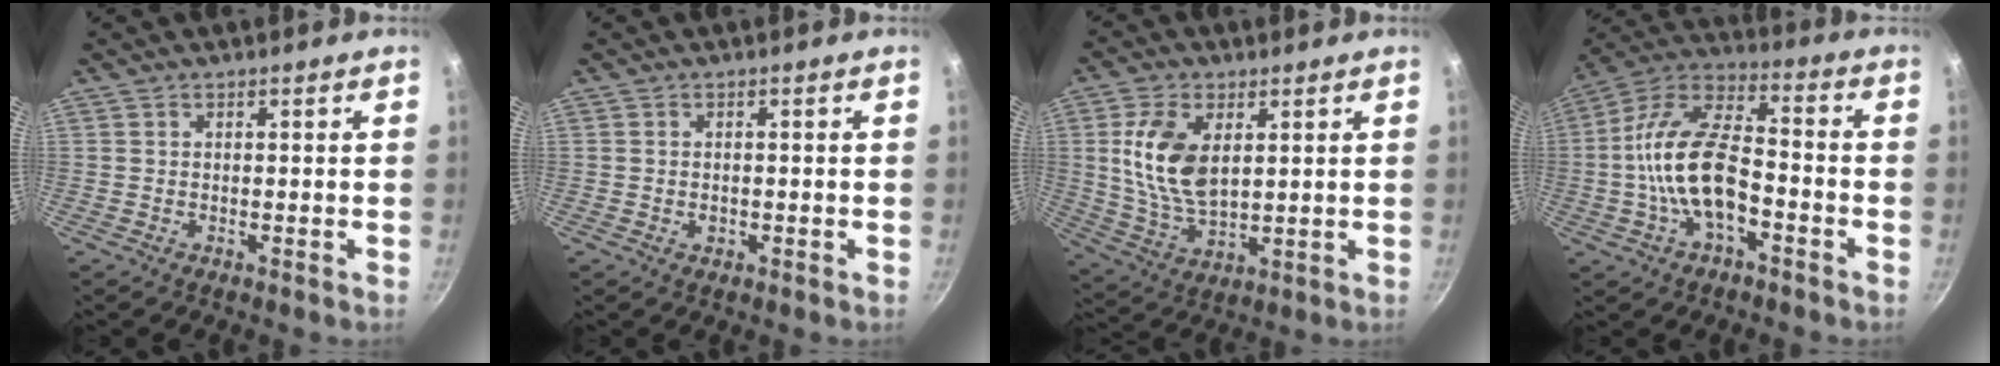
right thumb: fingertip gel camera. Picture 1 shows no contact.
{"total": 1.3, "force": [-0.3, 0.9, 0.8], "torque": [-0.012, 0.002, -0.005]}
{"total": 12.5, "force": [3.0, 7.1, 9.9], "torque": [-0.185, -0.018, 0.064]}
{"total": 16.6, "force": [-4.2, 8.5, 13.7], "torque": [-0.237, 0.049, -0.092]}